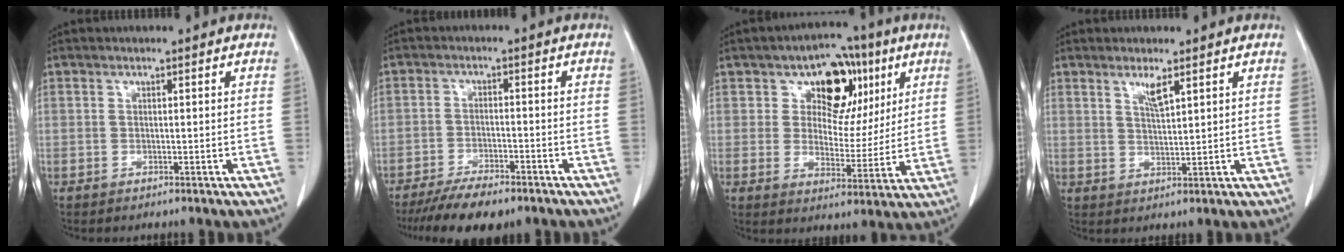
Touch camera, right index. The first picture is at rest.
{"total": 8.2, "force": [-6.5, 2.4, 4.4], "torque": [-0.070, -0.013, -0.105]}
{"total": 10.6, "force": [4.7, 7.1, 6.3], "torque": [-0.072, 0.023, 0.073]}
{"total": 2.9, "force": [1.8, 0.1, 2.2], "torque": [-0.046, -0.004, 0.037]}